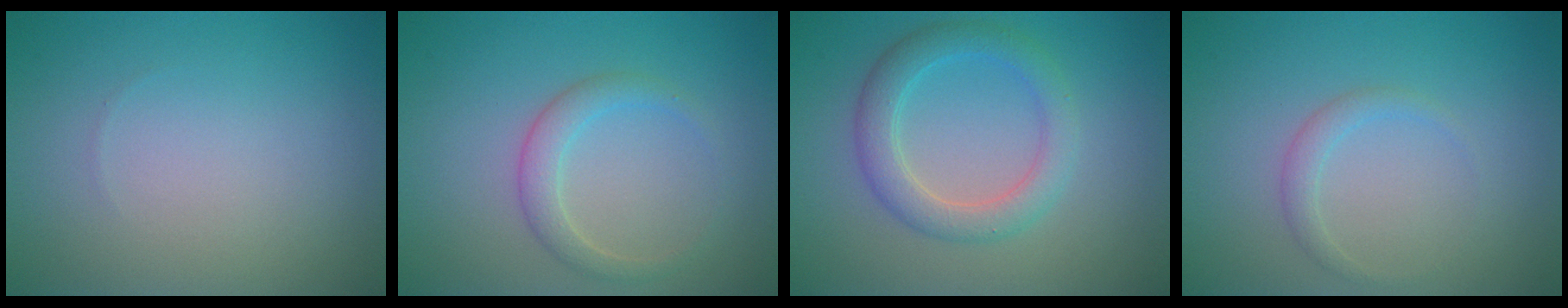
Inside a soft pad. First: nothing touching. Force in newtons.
{"total": 2.2, "press": 2.2, "slide": 0.1}
{"total": 3.6, "press": 3.6, "slide": 0.1}
{"total": 1.2, "press": 1.2, "slide": 0.1}